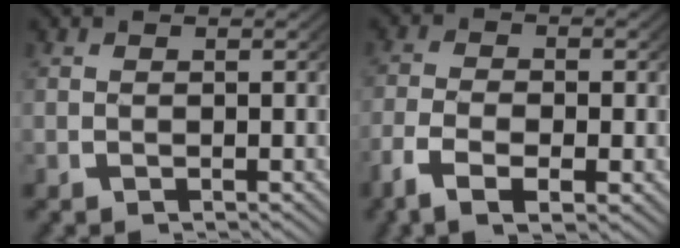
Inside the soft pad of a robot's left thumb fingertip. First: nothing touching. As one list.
[{"total": 4.4, "force": [-2.0, 2.0, 3.3], "torque": [-0.071, -0.010, -0.036]}]